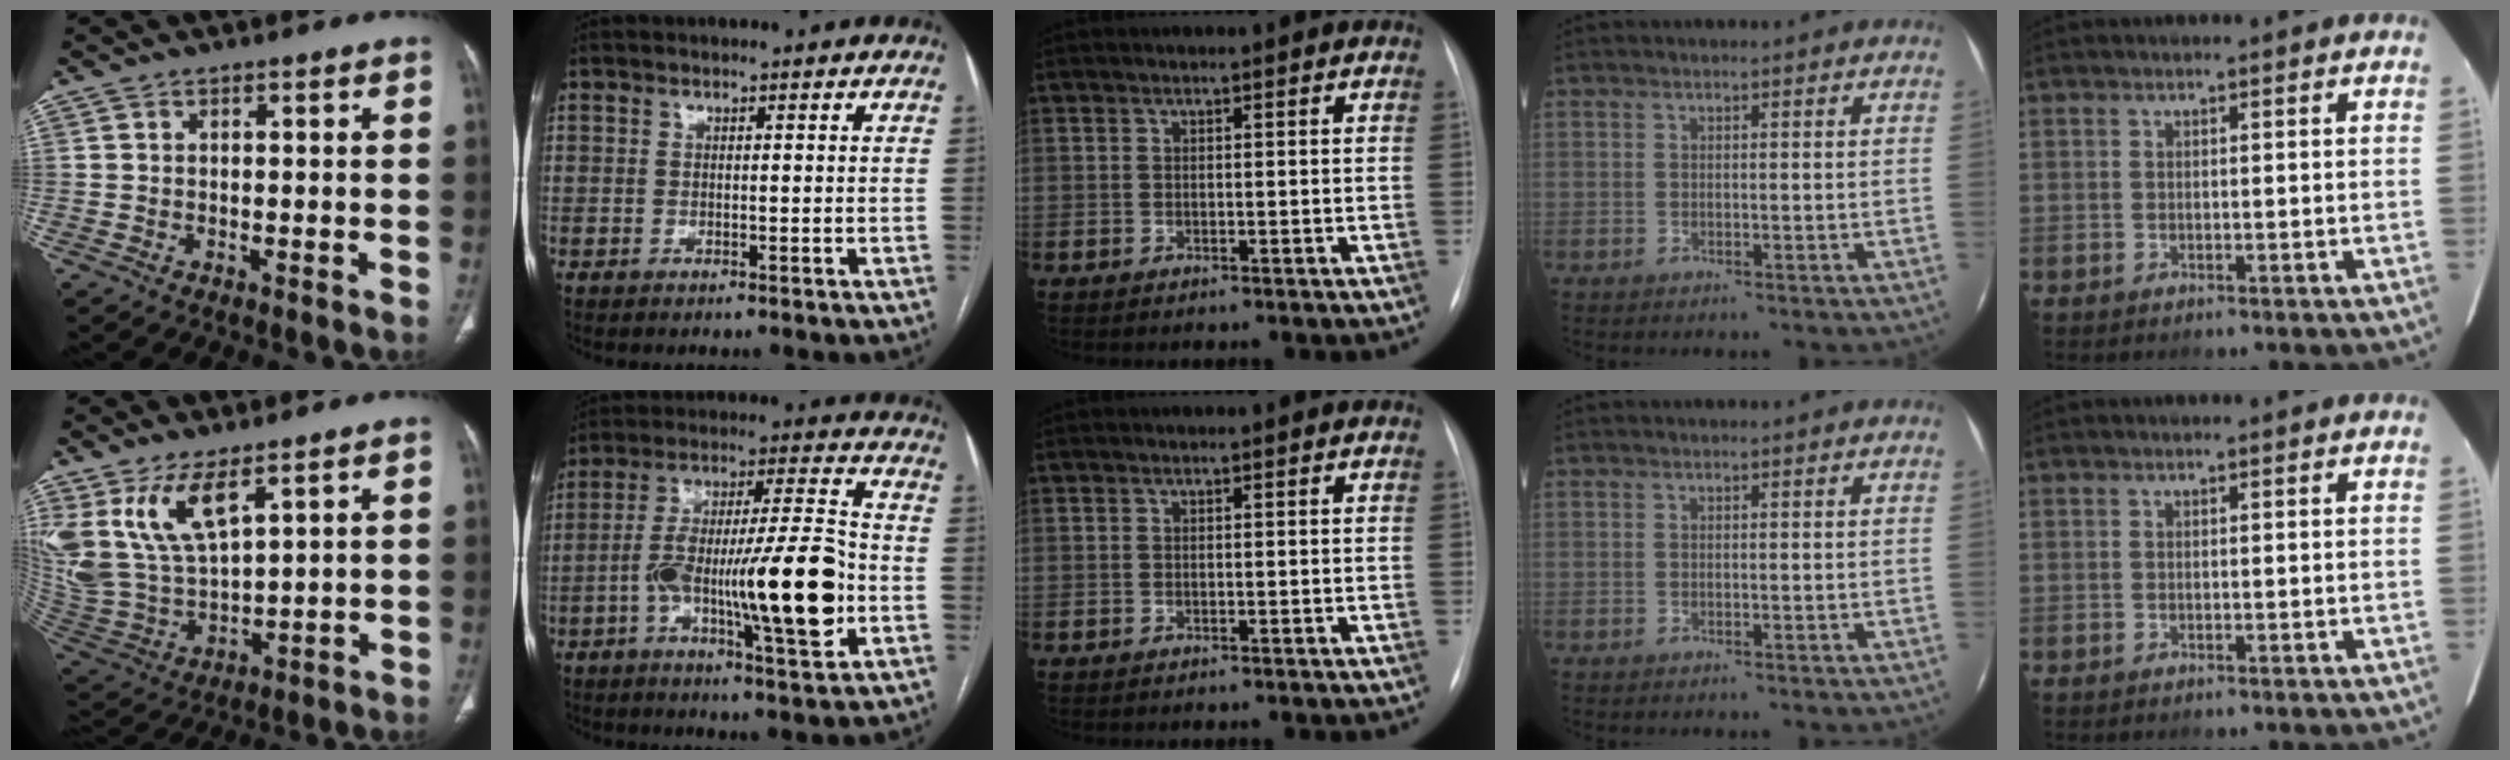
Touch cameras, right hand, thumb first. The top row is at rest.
{"thumb": {"total": 14.7, "force": [7.9, 6.3, 10.8], "torque": [-0.221, -0.035, 0.181]}, "index": {"total": 18.1, "force": [-4.7, 2.0, 17.3], "torque": [-0.292, 0.010, -0.072]}}